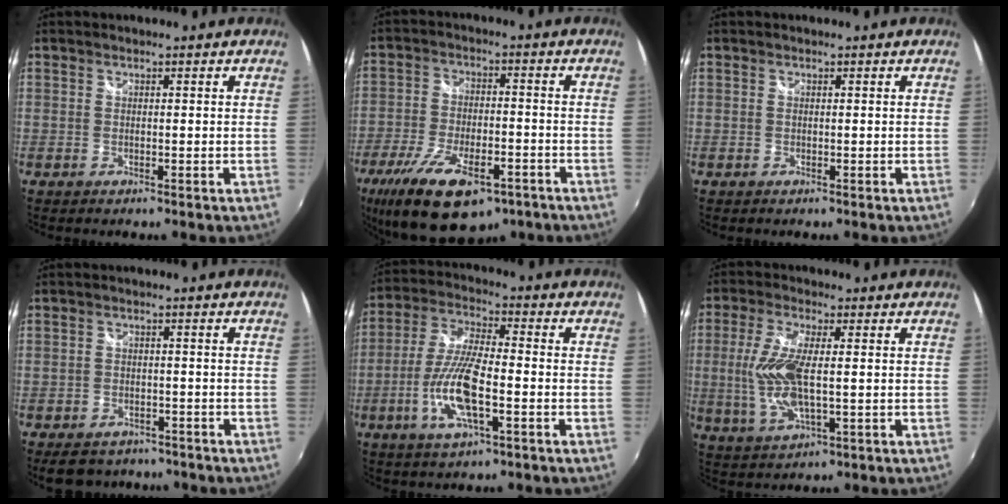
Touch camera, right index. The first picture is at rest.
{"total": 19.1, "force": [-11.9, 7.9, 12.6], "torque": [-0.259, -0.043, -0.189]}
{"total": 0.0}
{"total": 7.7, "force": [-6.2, 4.1, 2.2], "torque": [-0.055, 0.004, -0.084]}
{"total": 12.6, "force": [-4.1, 3.4, 11.4], "torque": [-0.240, -0.007, -0.080]}
{"total": 10.8, "force": [-0.3, 3.4, 10.3], "torque": [-0.214, -0.008, -0.002]}